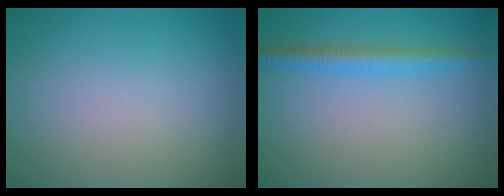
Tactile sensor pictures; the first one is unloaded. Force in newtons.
{"total": 2.4, "press": 2.4, "slide": 0.2}